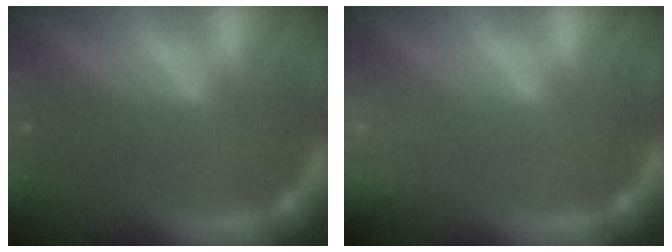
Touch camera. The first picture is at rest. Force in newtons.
{"total": 7.5}